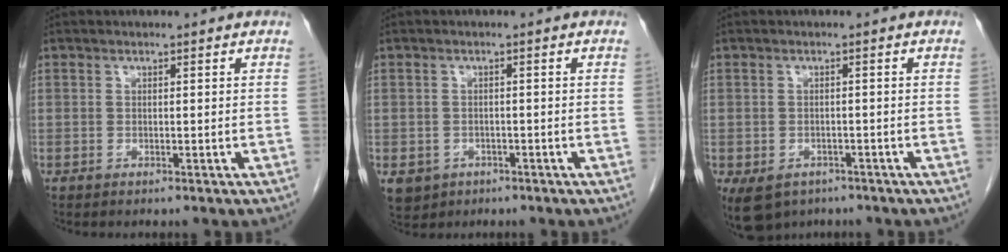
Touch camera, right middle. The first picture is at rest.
{"total": 5.0, "force": [-2.4, 4.2, 1.2], "torque": [-0.026, 0.001, -0.032]}
{"total": 7.7, "force": [-4.8, 5.3, 2.9], "torque": [-0.067, -0.001, -0.068]}